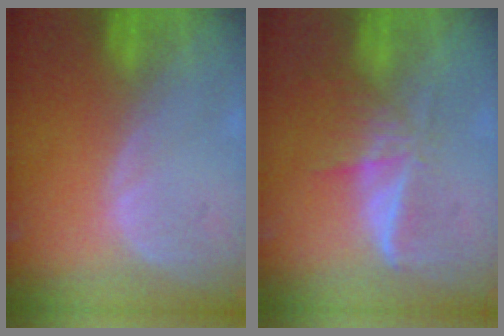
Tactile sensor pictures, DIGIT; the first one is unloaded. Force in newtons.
{"total": 6.0, "press": 5.3, "slide": 2.8}